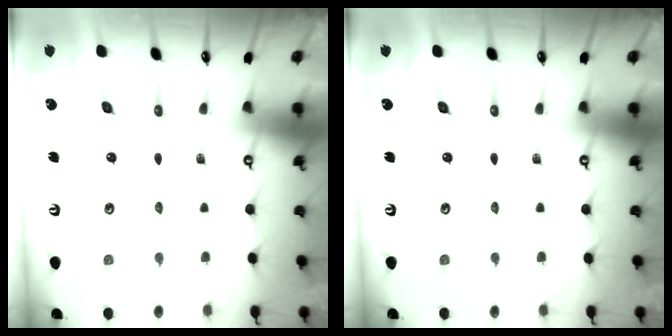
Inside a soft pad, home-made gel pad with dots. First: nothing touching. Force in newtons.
{"total": 0.0}